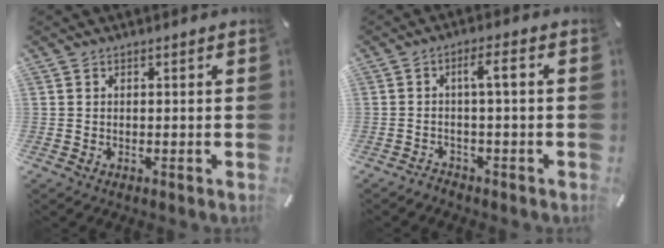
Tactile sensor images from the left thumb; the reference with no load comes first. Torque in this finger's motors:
{"motor_torque": [0.03, 0.53, 0.45, 0.06, 0.14]}